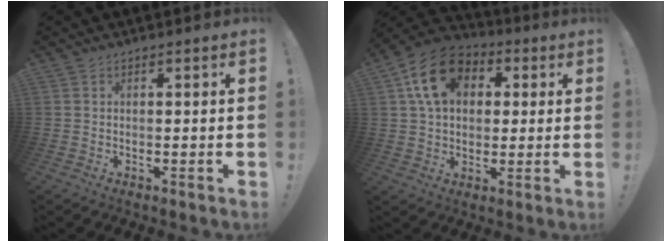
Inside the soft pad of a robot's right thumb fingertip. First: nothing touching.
{"total": 16.1, "force": [5.0, 11.8, 9.8], "torque": [-0.142, 0.001, 0.097]}